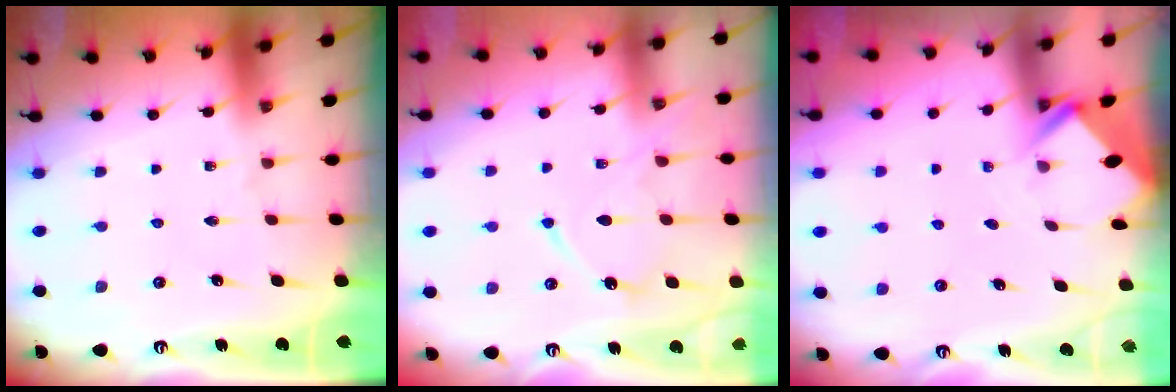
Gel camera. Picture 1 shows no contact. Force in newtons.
{"total": 11.5, "press": 11.5, "slide": 1.0}
{"total": 2.6, "press": 2.6, "slide": 0.2}